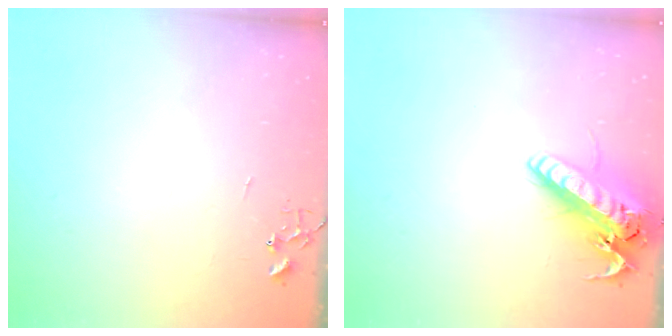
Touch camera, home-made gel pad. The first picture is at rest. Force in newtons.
{"total": 19.1, "press": 18.8, "slide": 3.3}